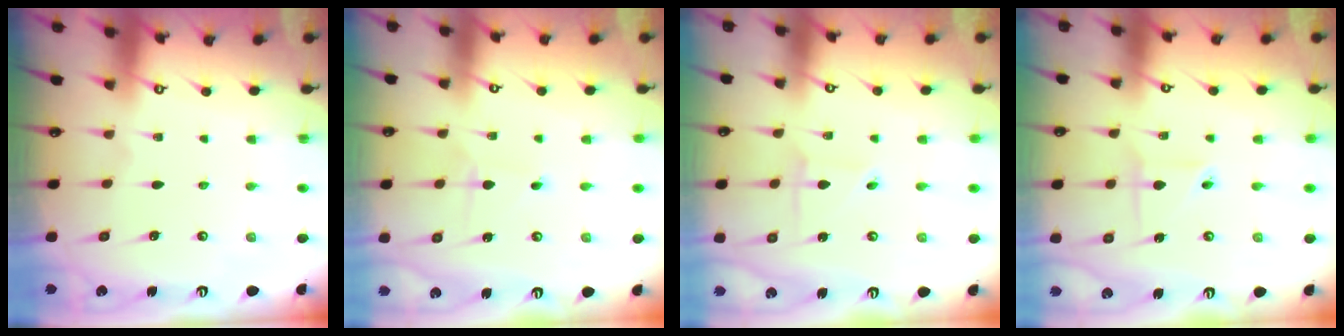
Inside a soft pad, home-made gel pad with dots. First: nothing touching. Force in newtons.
{"total": 1.6, "press": 1.6, "slide": 0.0}
{"total": 2.2, "press": 2.2, "slide": 0.2}
{"total": 2.5, "press": 2.3, "slide": 1.1}